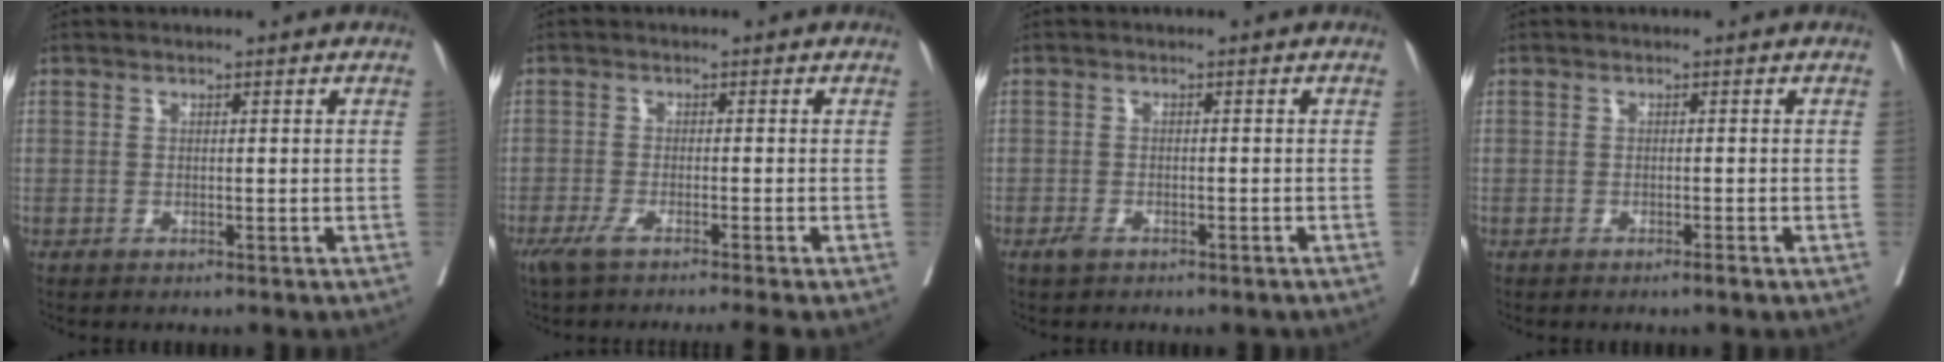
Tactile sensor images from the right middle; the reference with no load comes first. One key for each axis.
{"total": 6.5, "fx": -5.0, "fy": -0.8, "fz": 4.0, "tx": -0.051, "ty": -0.016, "tz": -0.083}
{"total": 2.0, "fx": -1.4, "fy": 0.8, "fz": 1.2, "tx": -0.021, "ty": 0.001, "tz": -0.017}
{"total": 0.9, "fx": -0.6, "fy": -0.2, "fz": 0.6, "tx": -0.016, "ty": -0.002, "tz": -0.010}